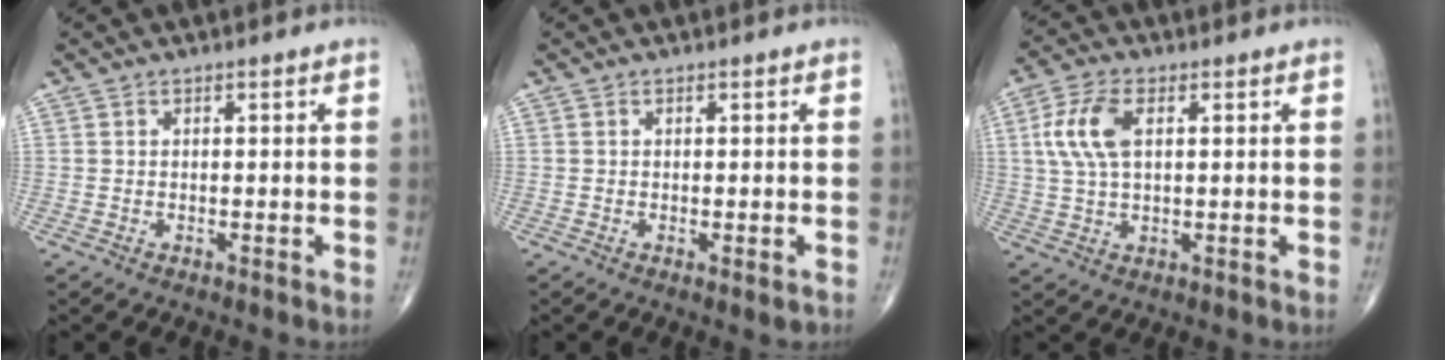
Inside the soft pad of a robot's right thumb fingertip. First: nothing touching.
{"total": 1.6, "force": [-0.5, 0.4, 1.5], "torque": [-0.020, -0.006, -0.004]}
{"total": 8.4, "force": [2.0, 4.4, 6.9], "torque": [-0.154, 0.008, 0.039]}